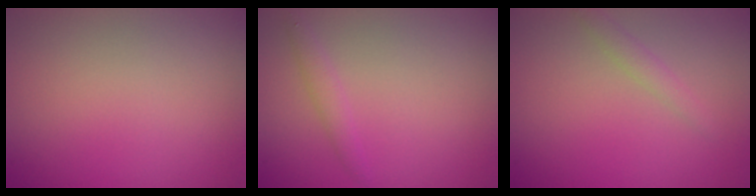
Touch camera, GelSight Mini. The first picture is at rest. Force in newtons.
{"total": 1.2, "press": 1.2, "slide": 0.0}
{"total": 1.3, "press": 1.3, "slide": 0.1}